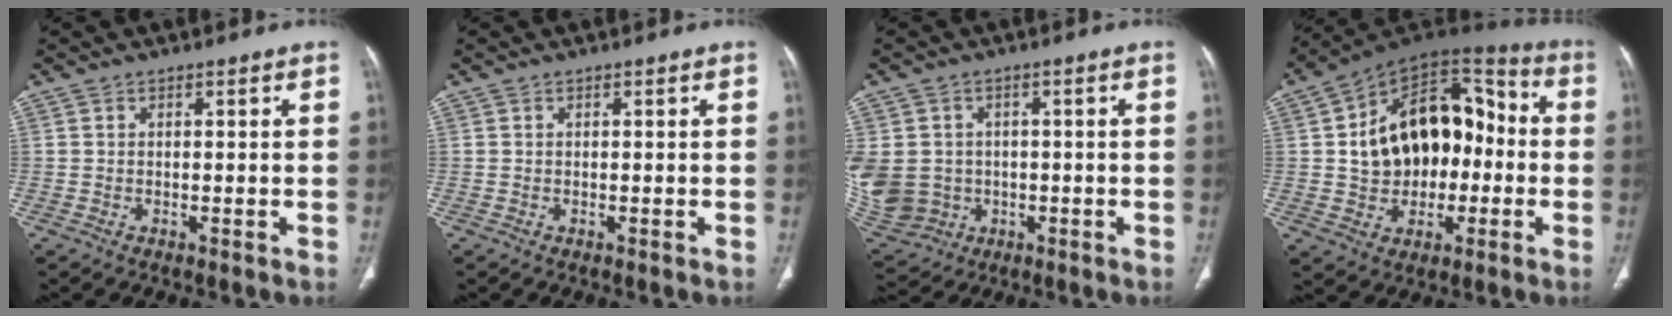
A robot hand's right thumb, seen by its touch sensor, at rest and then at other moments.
{"total": 0.0}
{"total": 15.4, "force": [-1.3, 13.8, 6.7], "torque": [-0.175, 0.017, 0.003]}
{"total": 21.8, "force": [0.0, 14.8, 16.1], "torque": [-0.216, 0.043, 0.003]}